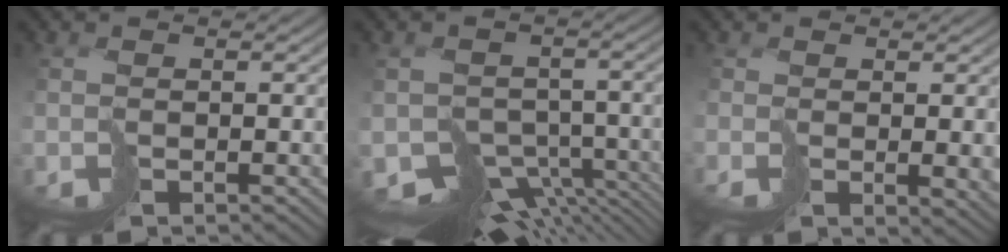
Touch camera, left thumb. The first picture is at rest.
{"total": 8.3, "force": [-4.8, 4.9, 4.7], "torque": [-0.093, -0.019, -0.052]}
{"total": 2.2, "force": [0.4, 1.0, 1.9], "torque": [-0.029, -0.019, 0.022]}